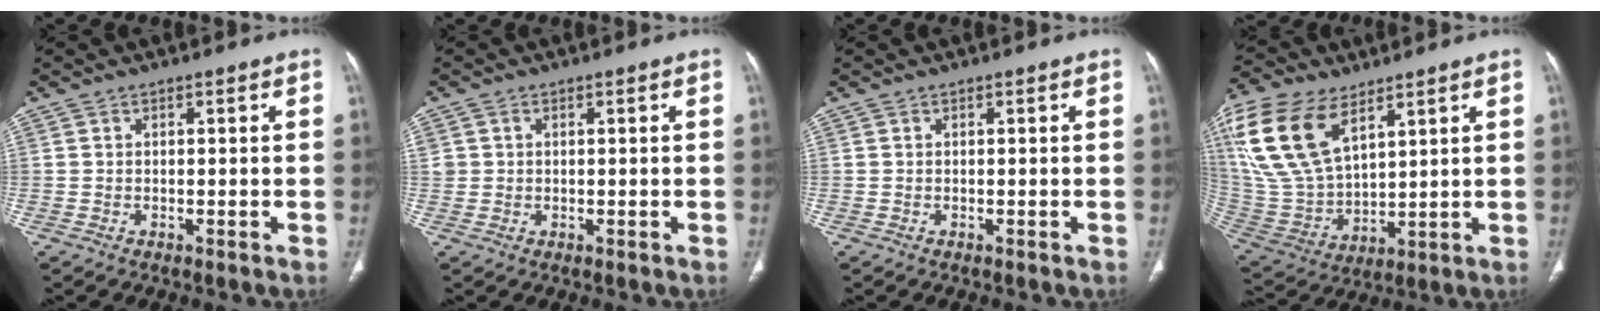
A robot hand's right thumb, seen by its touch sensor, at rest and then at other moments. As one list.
[{"total": 1.5, "force": [0.4, 1.4, 0.3], "torque": [0.003, -0.001, 0.008]}, {"total": 0.0}, {"total": 20.9, "force": [10.4, 11.3, 14.2], "torque": [-0.301, -0.028, 0.212]}]